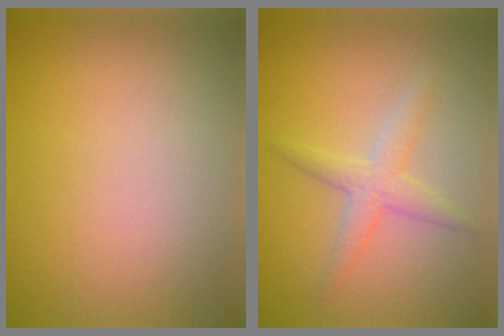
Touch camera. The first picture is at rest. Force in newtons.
{"total": 2.4, "press": 2.4, "slide": 0.1}